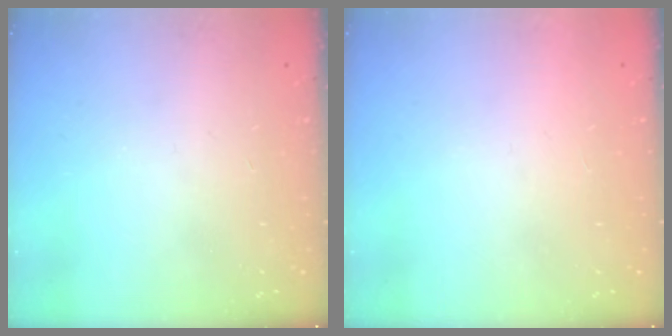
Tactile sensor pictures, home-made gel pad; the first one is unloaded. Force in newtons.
{"total": 1.5, "press": 1.5, "slide": 0.1}